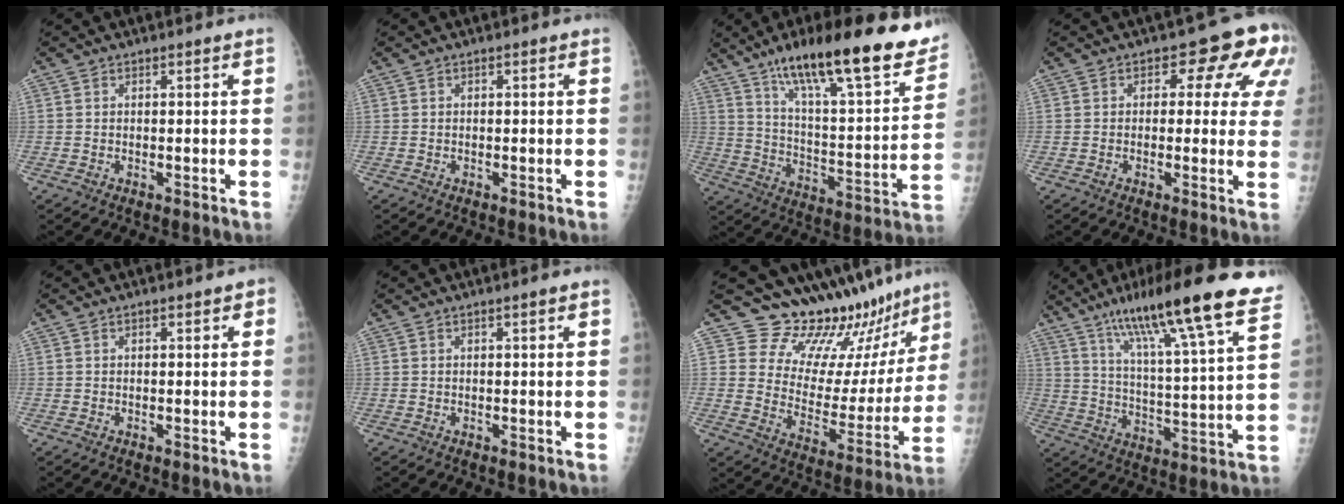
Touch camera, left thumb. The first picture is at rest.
{"total": 0.0}
{"total": 27.6, "force": [18.2, 6.6, 19.7], "torque": [-0.268, -0.056, 0.286]}
{"total": 9.7, "force": [3.5, 5.6, 7.1], "torque": [-0.024, -0.003, 0.026]}
{"total": 1.4, "force": [0.5, 0.7, 1.1], "torque": [-0.008, 0.002, 0.005]}
{"total": 0.6, "force": [0.3, -0.1, 0.5], "torque": [-0.012, 0.001, 0.005]}
{"total": 18.7, "force": [17.0, 6.2, 4.7], "torque": [-0.017, -0.141, 0.233]}
{"total": 23.6, "force": [15.8, 2.7, 17.3], "torque": [-0.256, -0.041, 0.238]}